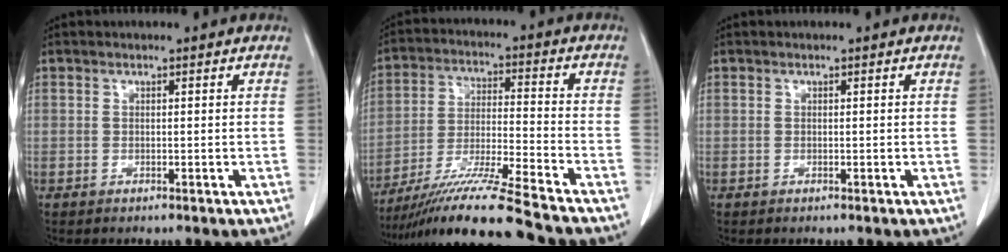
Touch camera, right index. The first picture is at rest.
{"total": 15.9, "force": [-13.4, -1.4, 8.4], "torque": [-0.161, -0.031, -0.236]}
{"total": 0.0}